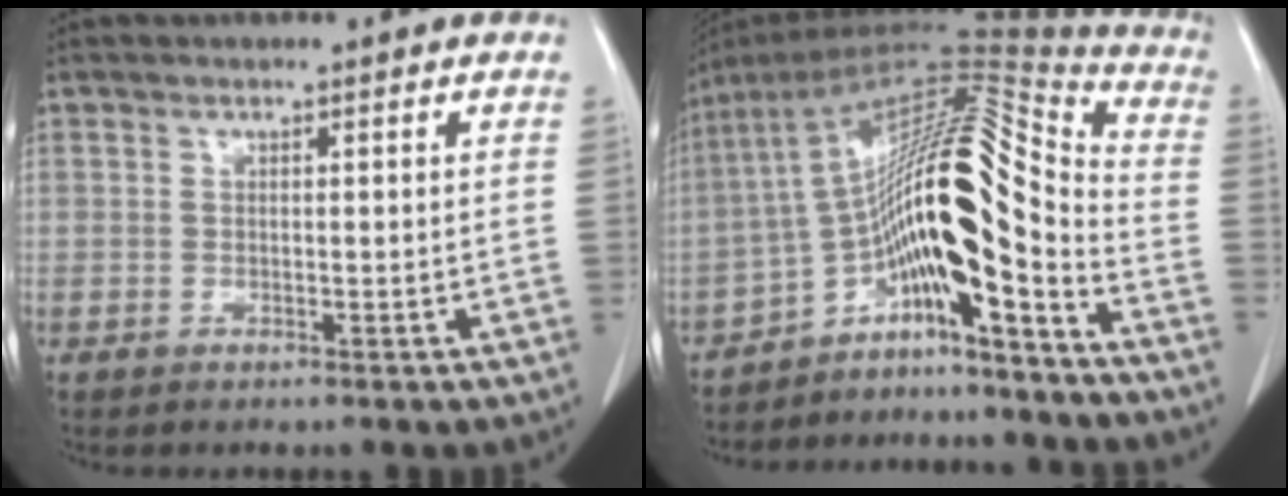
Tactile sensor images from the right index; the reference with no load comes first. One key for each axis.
{"total": 18.8, "fx": -9.8, "fy": 1.8, "fz": 16.0, "tx": -0.262, "ty": 0.040, "tz": -0.161}